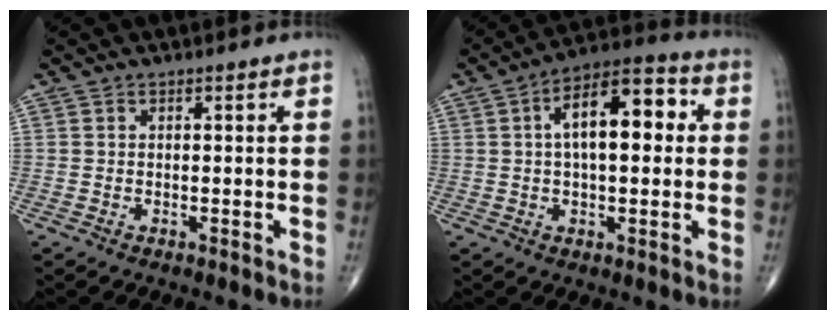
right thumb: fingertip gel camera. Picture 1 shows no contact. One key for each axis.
{"total": 13.9, "fx": 2.4, "fy": 6.5, "fz": 12.1, "tx": -0.175, "ty": 0.026, "tz": 0.030}